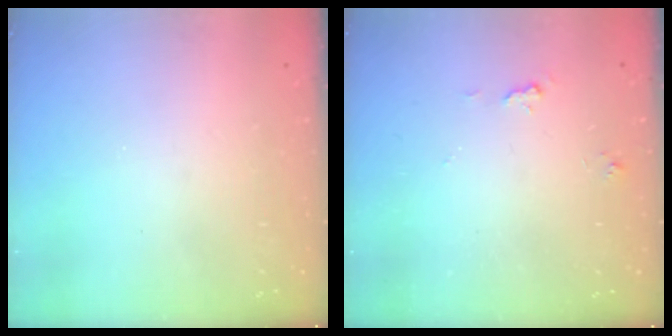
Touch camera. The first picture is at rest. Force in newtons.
{"total": 4.9, "press": 4.8, "slide": 0.7}